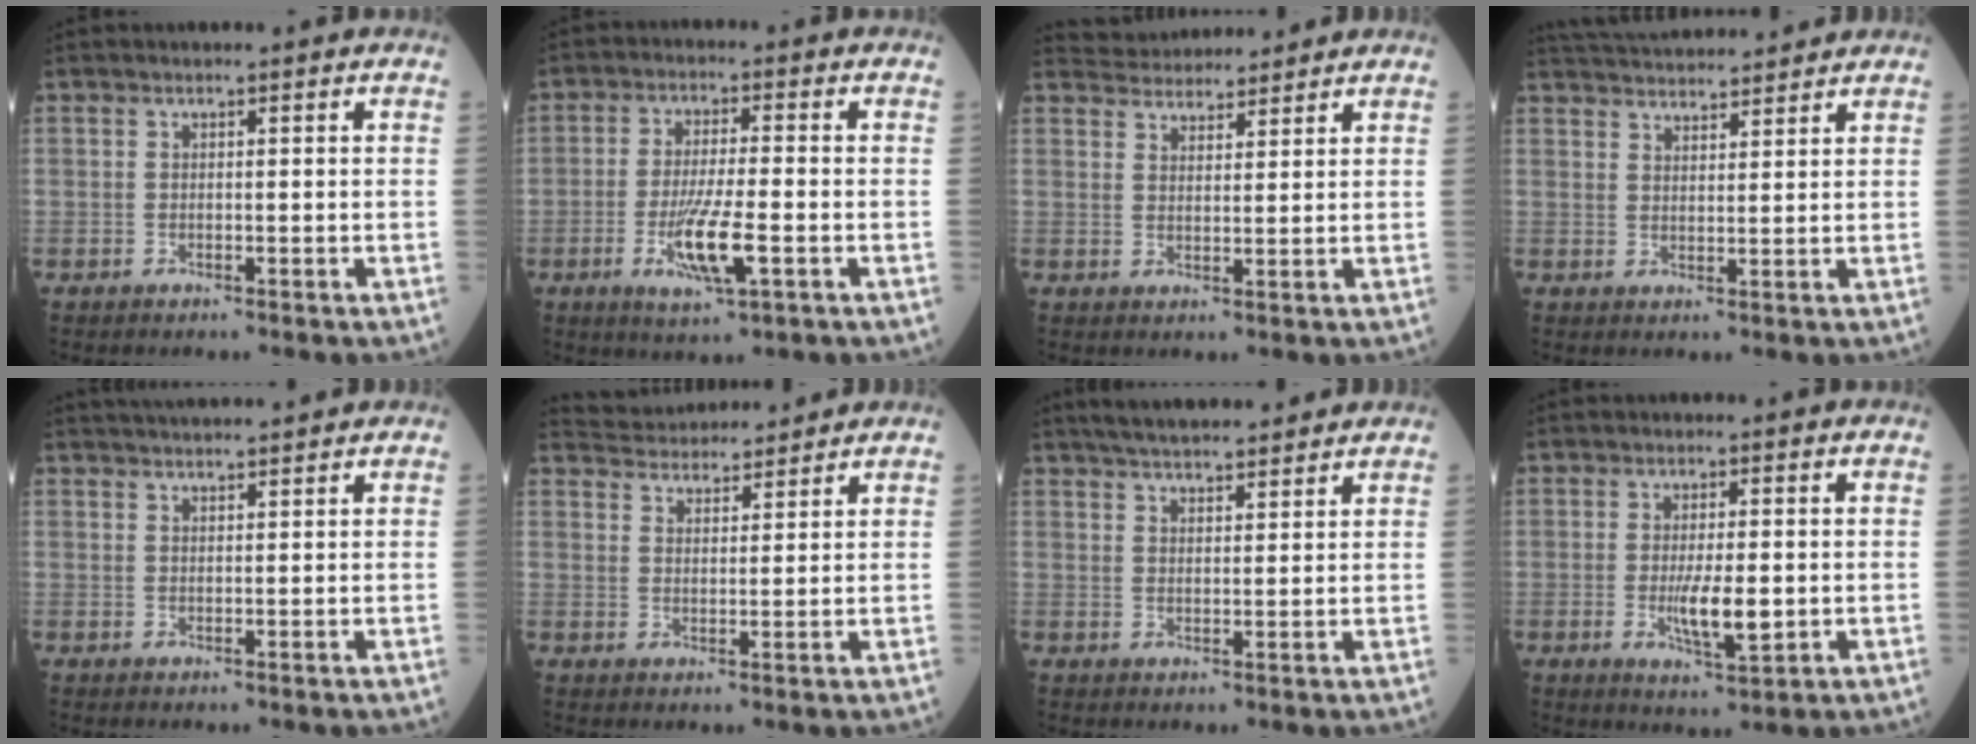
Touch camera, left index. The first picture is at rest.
{"total": 8.1, "force": [-2.7, 1.0, 7.6], "torque": [-0.149, -0.015, -0.047]}
{"total": 6.5, "force": [6.4, 1.3, 0.7], "torque": [-0.014, 0.030, 0.096]}
{"total": 12.5, "force": [11.9, 1.6, 3.4], "torque": [-0.064, 0.035, 0.180]}
{"total": 7.5, "force": [6.9, 0.2, 2.9], "torque": [-0.043, 0.033, 0.096]}
{"total": 8.0, "force": [7.9, 1.1, 1.1], "torque": [-0.023, 0.027, 0.121]}
{"total": 11.1, "force": [9.9, 1.9, 4.7], "torque": [-0.072, 0.024, 0.143]}
{"total": 5.9, "force": [-0.8, 1.4, 5.7], "torque": [-0.109, -0.010, -0.009]}